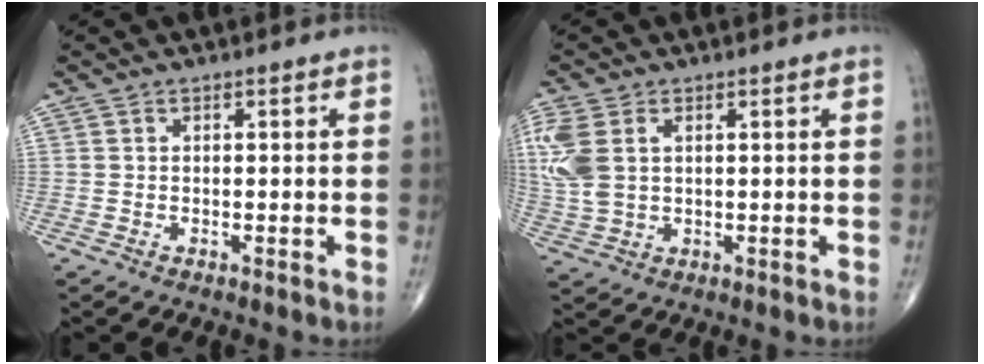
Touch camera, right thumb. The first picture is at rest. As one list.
[{"total": 9.3, "force": [2.3, 5.9, 6.8], "torque": [-0.180, 0.007, 0.053]}]